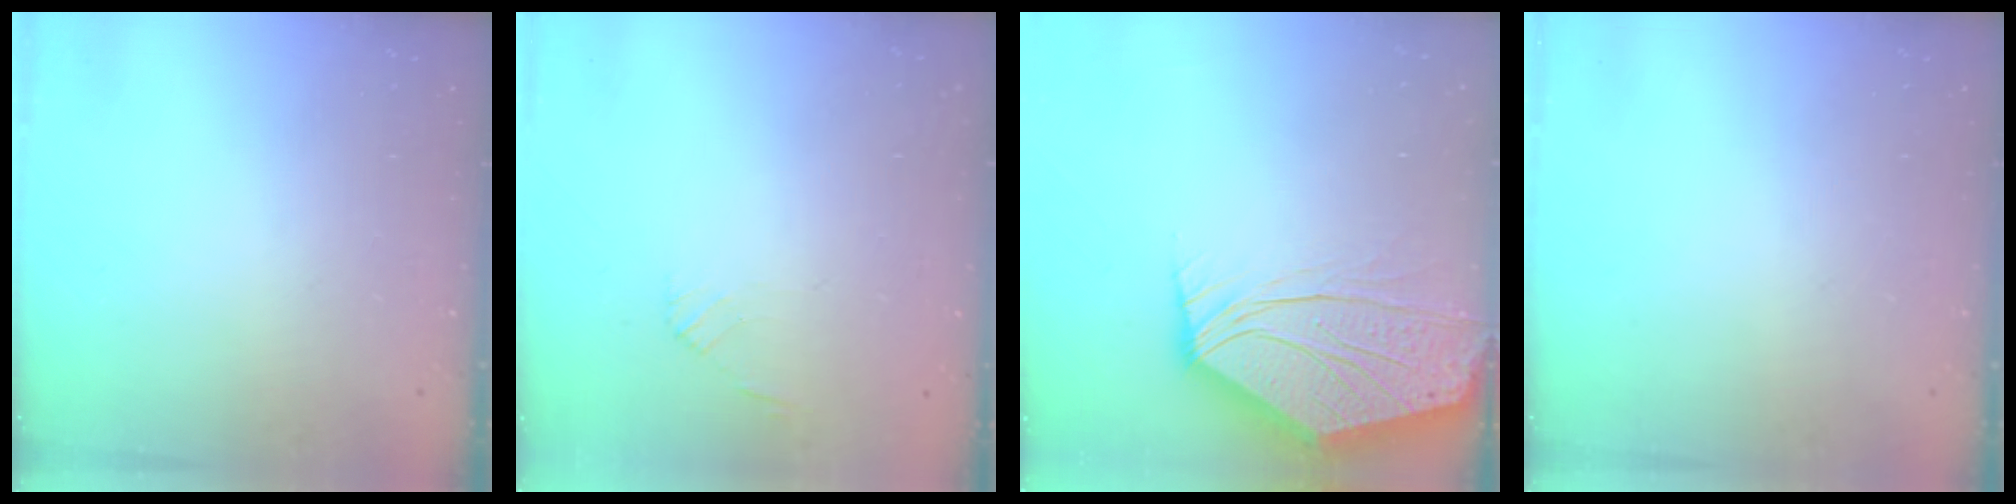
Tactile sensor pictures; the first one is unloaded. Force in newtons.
{"total": 1.4, "press": 1.3, "slide": 0.4}
{"total": 9.6, "press": 9.4, "slide": 1.6}
{"total": 0.0}